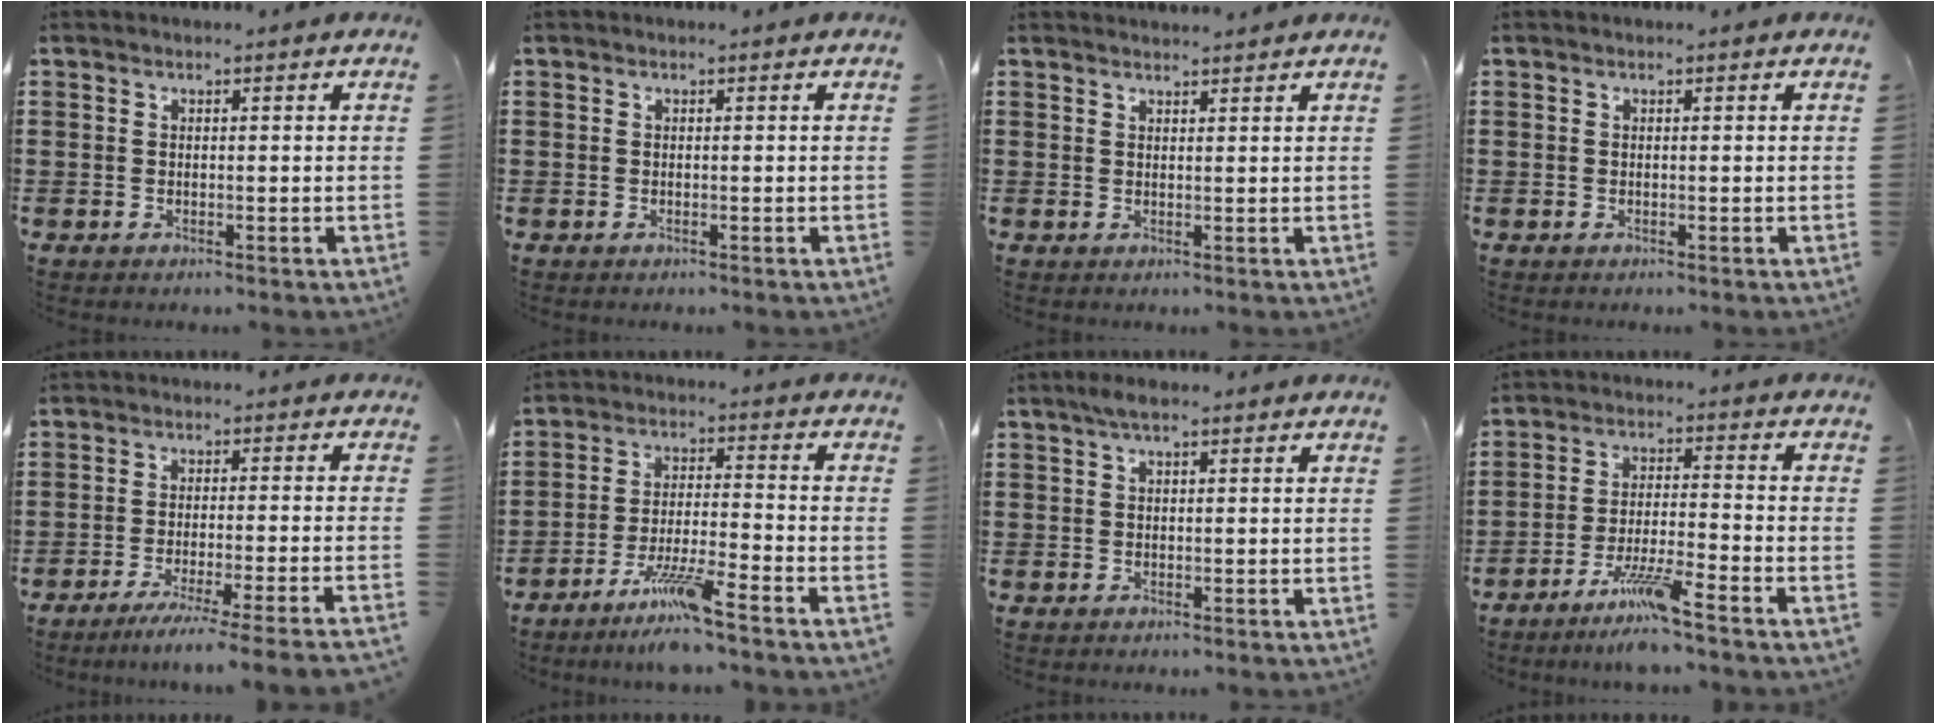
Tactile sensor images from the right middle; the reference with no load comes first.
{"total": 0.0}
{"total": 1.4, "force": [1.4, 0.0, 0.1], "torque": [-0.005, 0.000, 0.027]}
{"total": 0.0}
{"total": 4.8, "force": [-4.1, -0.9, 2.3], "torque": [-0.035, -0.017, -0.079]}
{"total": 7.3, "force": [-6.0, 0.0, 4.2], "torque": [-0.086, -0.011, -0.116]}
{"total": 1.1, "force": [0.4, 0.1, 1.1], "torque": [-0.021, 0.003, 0.007]}
{"total": 6.8, "force": [-5.6, -0.1, 4.0], "torque": [-0.084, -0.013, -0.108]}